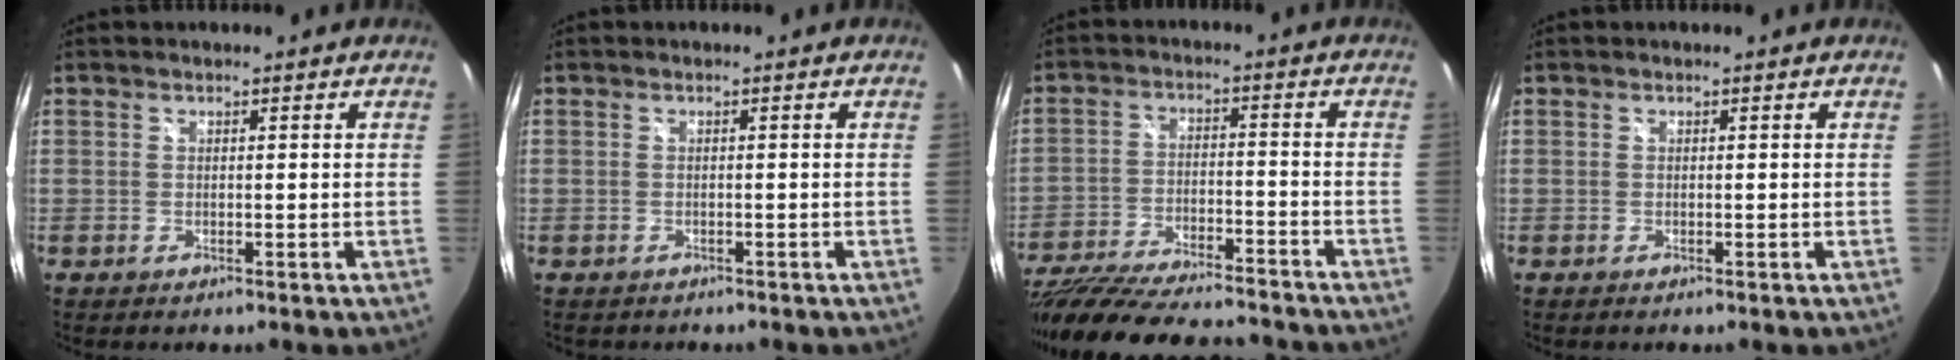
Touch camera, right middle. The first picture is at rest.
{"total": 1.1, "force": [-0.9, 0.6, 0.2], "torque": [-0.009, -0.003, -0.013]}
{"total": 25.0, "force": [-21.3, 5.9, 11.7], "torque": [-0.233, -0.048, -0.327]}
{"total": 0.0}